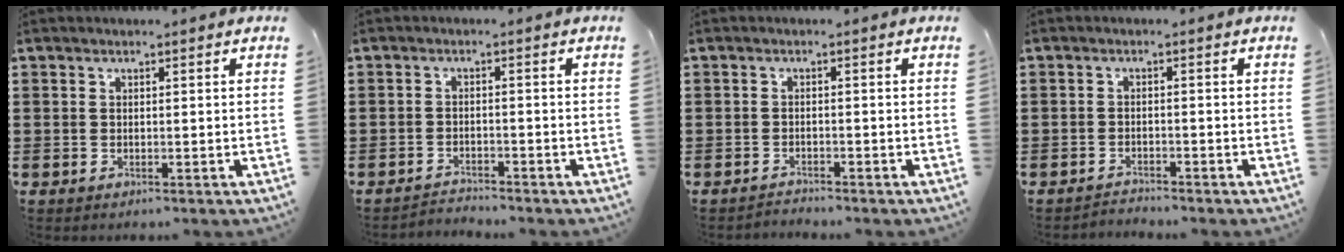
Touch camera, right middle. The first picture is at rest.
{"total": 2.1, "force": [-2.1, 0.1, -0.1], "torque": [-0.006, 0.001, -0.046]}
{"total": 1.2, "force": [-1.2, 0.0, 0.0], "torque": [-0.003, 0.003, -0.026]}
{"total": 1.7, "force": [-1.7, 0.1, 0.0], "torque": [-0.005, 0.002, -0.037]}